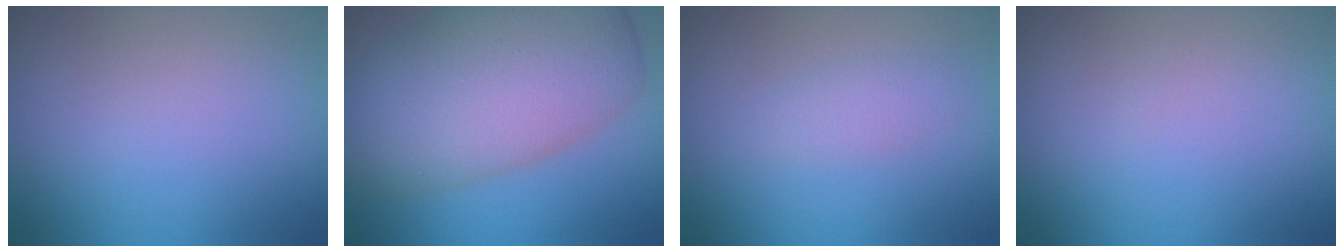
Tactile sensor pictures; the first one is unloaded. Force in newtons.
{"total": 12.4, "press": 12.4, "slide": 0.3}
{"total": 1.4, "press": 1.4, "slide": 0.1}
{"total": 0.0}